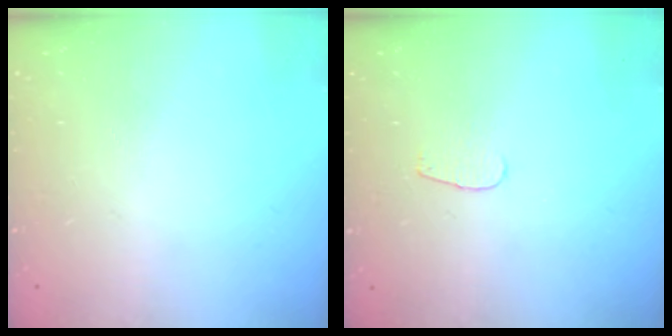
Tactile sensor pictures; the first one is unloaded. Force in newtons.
{"total": 2.8, "press": 2.8, "slide": 0.2}